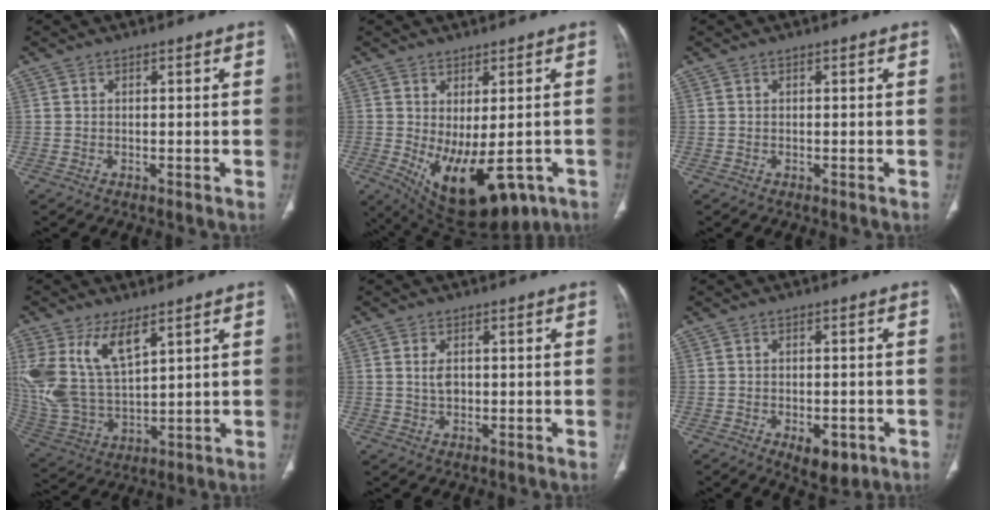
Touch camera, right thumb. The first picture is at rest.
{"total": 16.6, "force": [-5.7, 7.7, 13.5], "torque": [-0.195, -0.010, -0.059]}
{"total": 0.0}
{"total": 15.5, "force": [7.5, 7.5, 11.4], "torque": [-0.237, -0.026, 0.166]}
{"total": 2.7, "force": [0.4, 1.8, 2.1], "torque": [-0.036, -0.001, 0.010]}
{"total": 6.2, "force": [-2.5, 3.3, 4.6], "torque": [-0.055, 0.006, -0.022]}